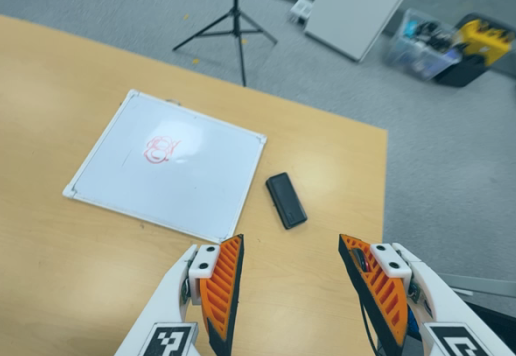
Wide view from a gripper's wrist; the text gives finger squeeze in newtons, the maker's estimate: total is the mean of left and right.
{"total": 0.0}